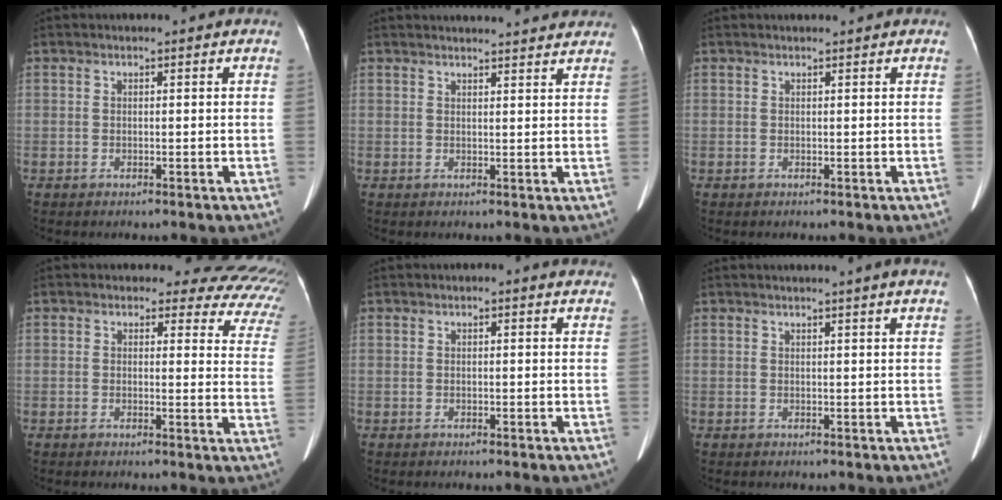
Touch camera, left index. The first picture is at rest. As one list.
[{"total": 13.0, "force": [12.4, 1.4, 3.5], "torque": [-0.034, 0.018, 0.137]}, {"total": 2.6, "force": [2.5, 0.2, 0.7], "torque": [-0.011, 0.022, 0.028]}, {"total": 11.8, "force": [10.1, 5.0, 3.5], "torque": [0.000, -0.043, 0.063]}, {"total": 2.1, "force": [1.8, 0.5, 0.9], "torque": [-0.010, 0.003, 0.006]}, {"total": 3.2, "force": [2.7, -0.9, 1.5], "torque": [-0.023, 0.003, 0.031]}]